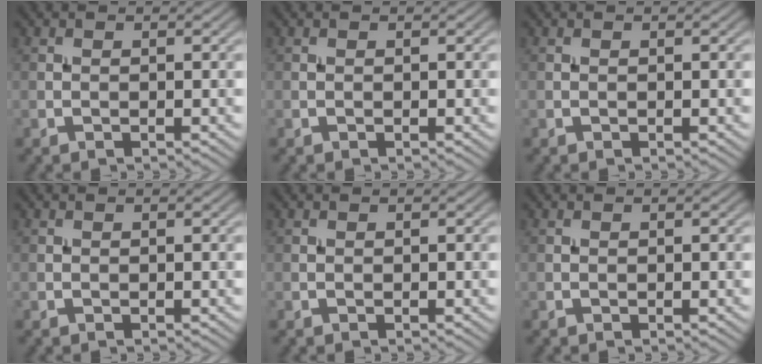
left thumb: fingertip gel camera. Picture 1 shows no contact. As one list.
[{"total": 0.0}, {"total": 0.0}, {"total": 0.0}, {"total": 0.0}, {"total": 0.0}]